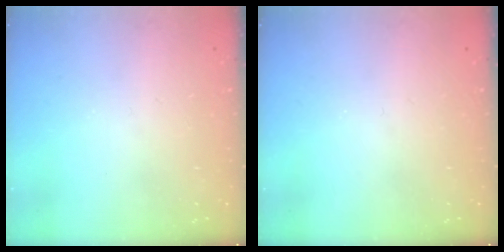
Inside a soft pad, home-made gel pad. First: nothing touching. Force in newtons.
{"total": 0.0}